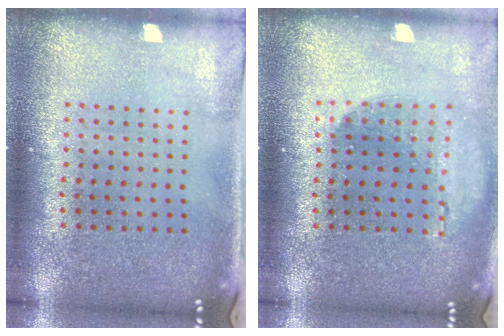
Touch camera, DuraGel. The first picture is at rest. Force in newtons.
{"total": 1.1, "press": 1.1, "slide": 0.2}